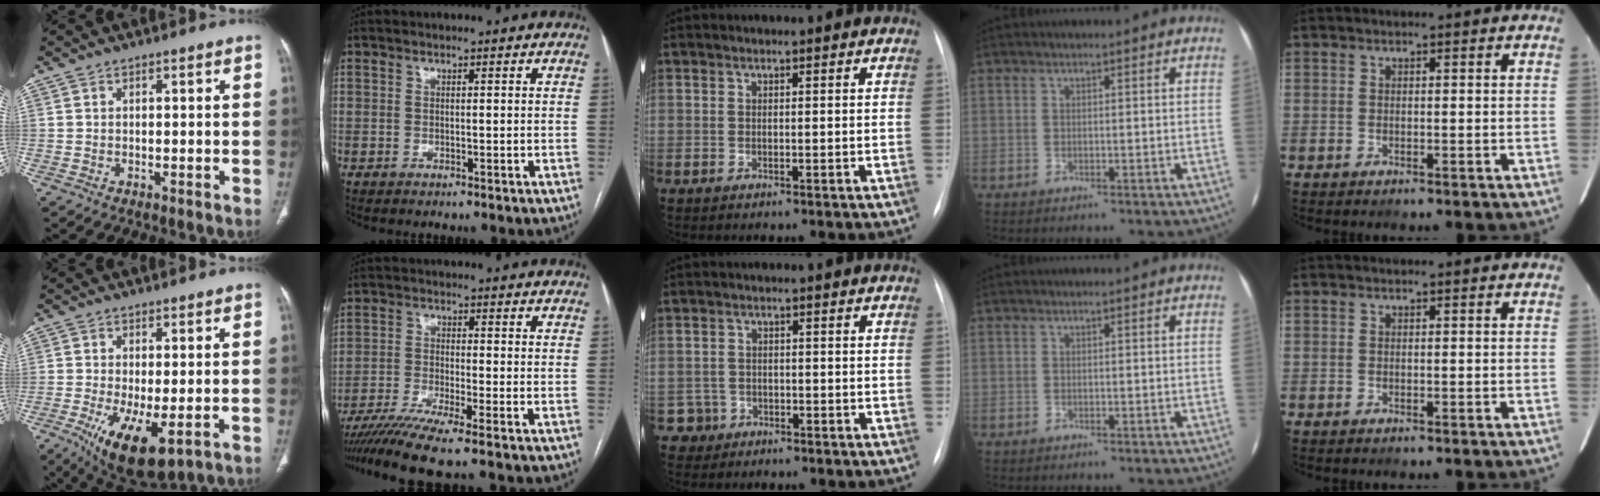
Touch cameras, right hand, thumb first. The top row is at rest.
{"thumb": {"total": 12.4, "force": [-4.6, 4.7, 10.5], "torque": [-0.183, -0.021, -0.061]}, "index": {"total": 9.2, "force": [-7.3, -1.2, 5.4], "torque": [-0.088, -0.025, -0.124]}, "middle": {"total": 2.7, "force": [-1.5, 2.1, -0.8], "torque": [0.019, 0.012, -0.027]}}